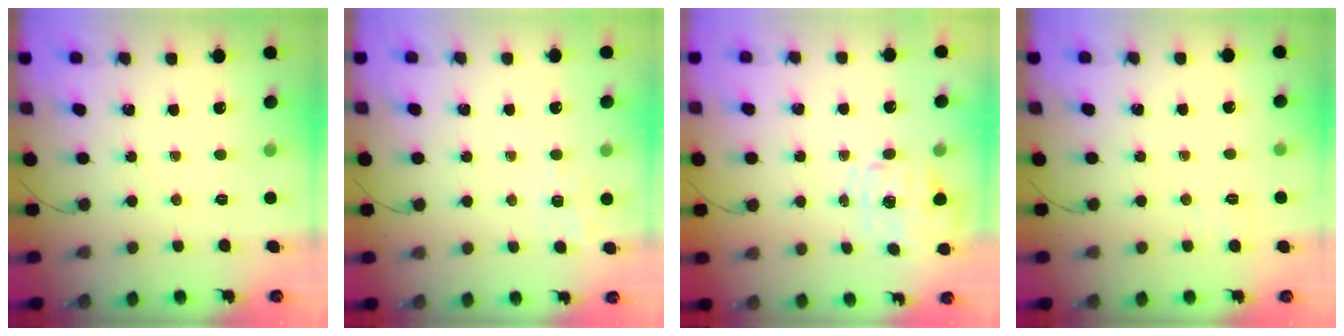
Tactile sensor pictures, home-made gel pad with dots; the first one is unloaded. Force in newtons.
{"total": 1.4, "press": 0.5, "slide": 1.3}
{"total": 1.5, "press": 1.4, "slide": 0.5}
{"total": 1.4, "press": 0.5, "slide": 1.3}